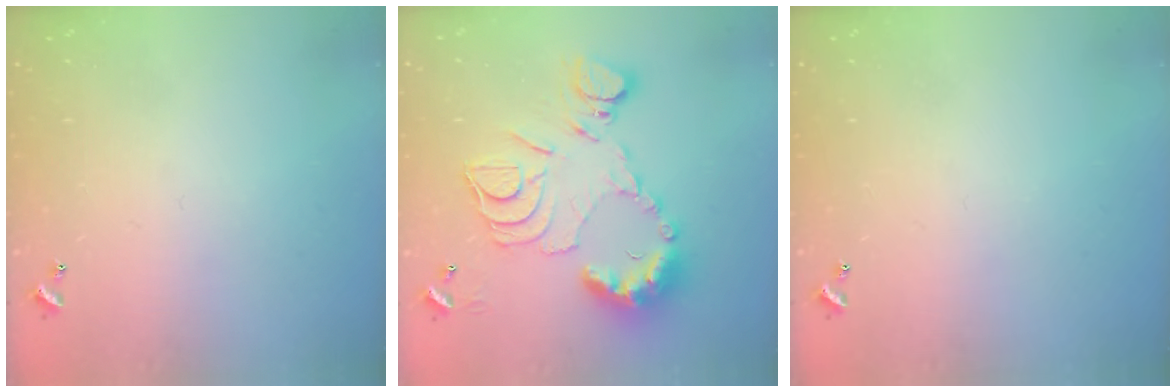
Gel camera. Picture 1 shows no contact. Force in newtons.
{"total": 15.7, "press": 15.7, "slide": 0.8}
{"total": 0.0}